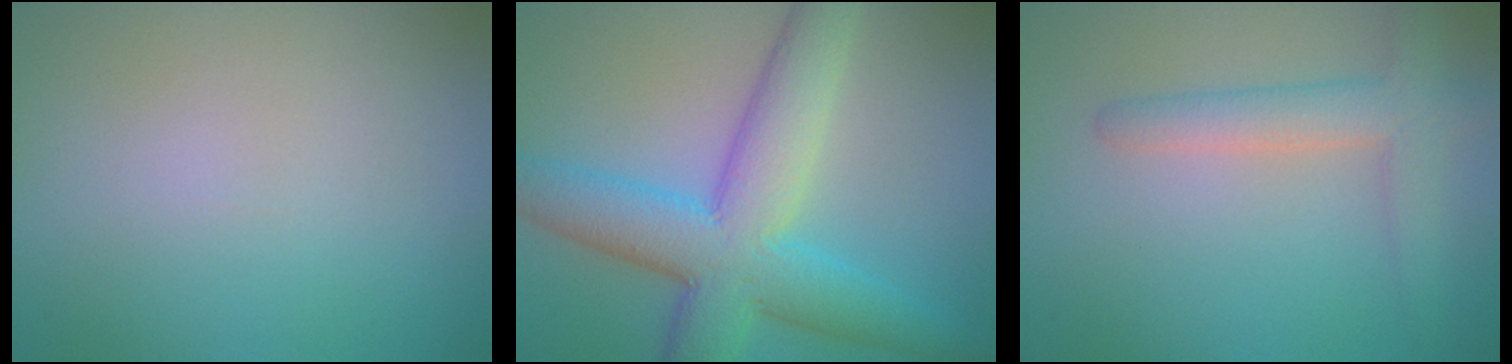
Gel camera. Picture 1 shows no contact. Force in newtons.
{"total": 9.0, "press": 9.0, "slide": 0.1}
{"total": 3.3, "press": 3.3, "slide": 0.2}